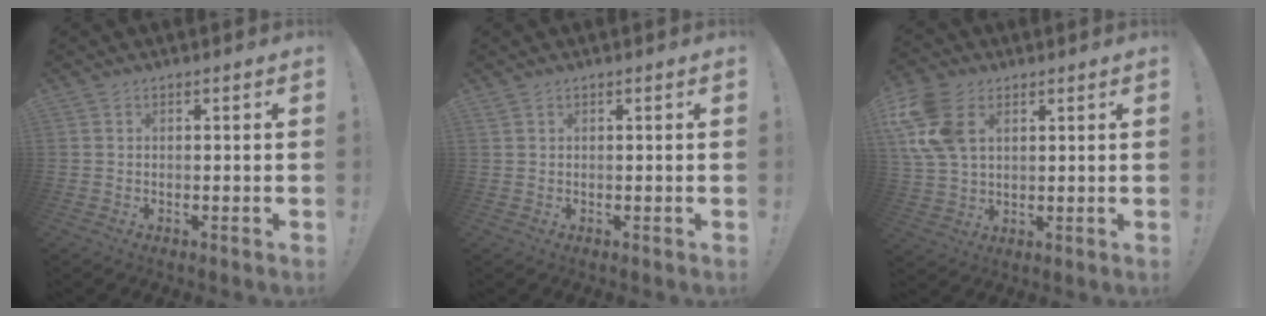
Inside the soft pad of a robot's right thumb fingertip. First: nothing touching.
{"total": 0.6, "force": [0.4, 0.2, 0.4], "torque": [-0.008, 0.001, 0.007]}
{"total": 13.9, "force": [4.8, 9.4, 9.0], "torque": [-0.182, -0.005, 0.096]}